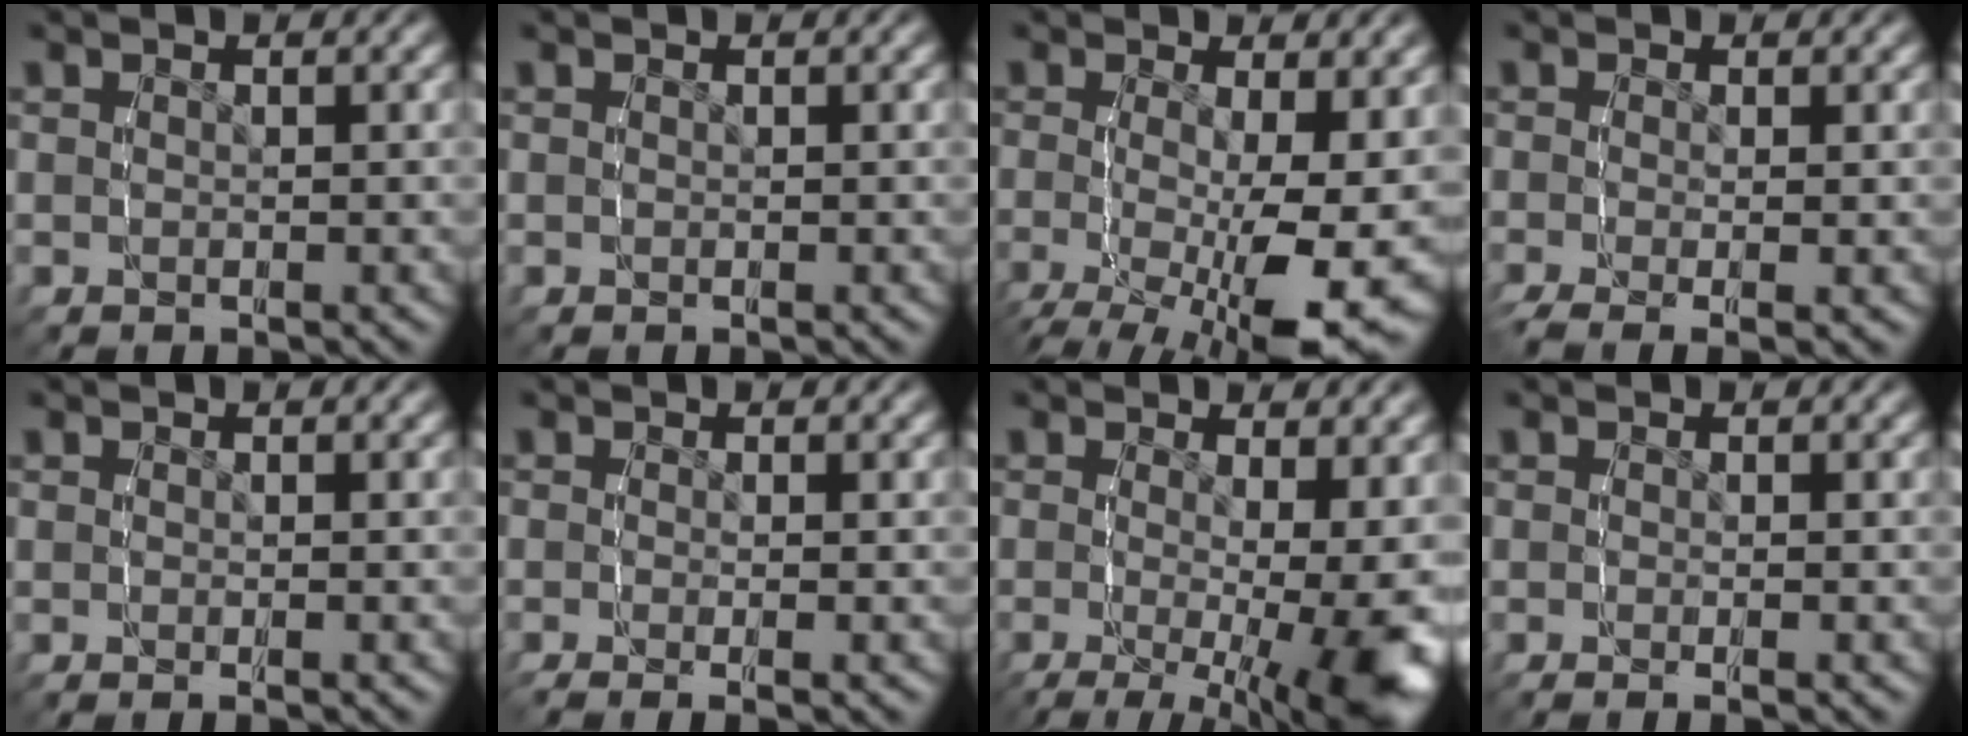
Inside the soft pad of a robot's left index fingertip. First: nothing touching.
{"total": 0.0}
{"total": 9.4, "force": [-2.5, 3.5, 8.4], "torque": [-0.139, -0.042, -0.016]}
{"total": 4.2, "force": [-2.7, 1.4, 2.9], "torque": [-0.060, -0.025, -0.031]}
{"total": 0.7, "force": [-0.4, -0.2, 0.5], "torque": [-0.011, -0.007, -0.002]}
{"total": 2.3, "force": [-1.6, 0.5, 1.7], "torque": [-0.037, -0.015, -0.017]}
{"total": 10.1, "force": [-4.8, 3.1, 8.4], "torque": [-0.122, -0.055, -0.050]}
{"total": 1.3, "force": [-0.9, 0.0, 1.0], "torque": [-0.021, -0.010, -0.009]}